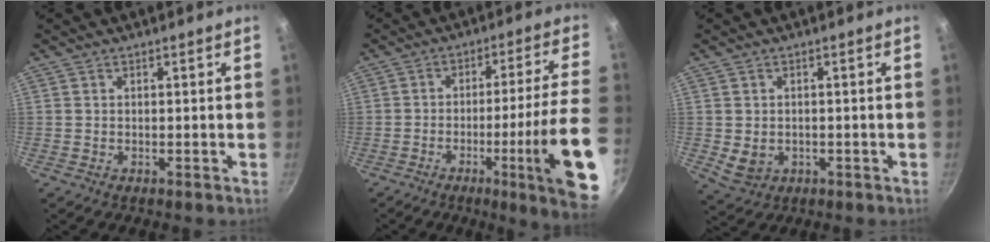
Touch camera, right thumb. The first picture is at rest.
{"total": 18.4, "force": [-6.7, 0.5, 17.1], "torque": [-0.222, 0.025, -0.094]}
{"total": 4.2, "force": [-0.5, 3.4, 2.4], "torque": [-0.042, 0.000, 0.005]}